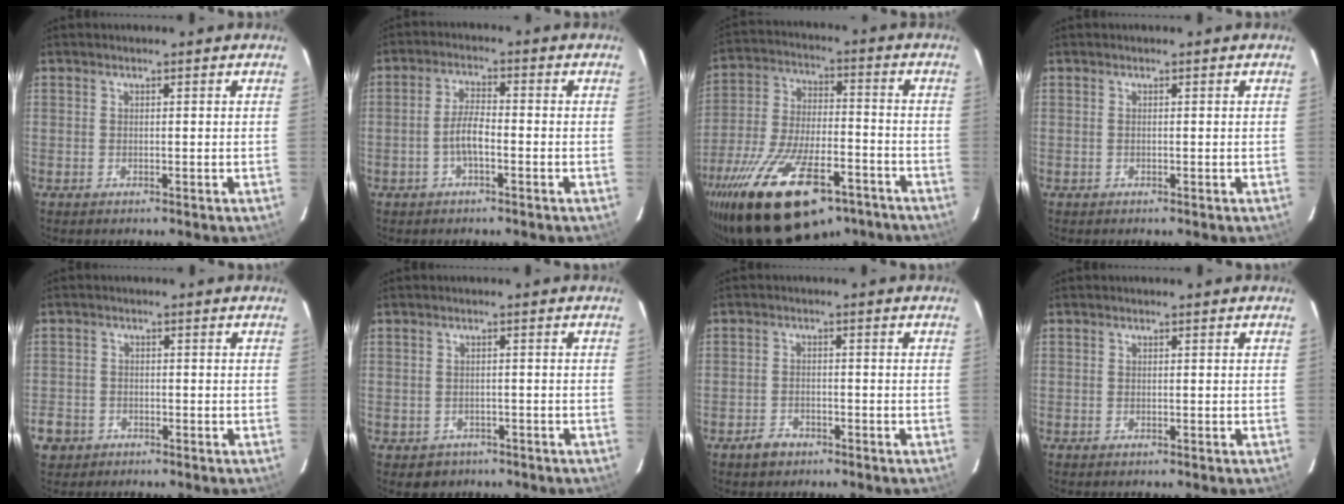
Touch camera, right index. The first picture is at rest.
{"total": 4.1, "force": [-1.6, 1.3, 3.5], "torque": [-0.076, 0.006, -0.030]}
{"total": 26.7, "force": [-17.5, 11.0, 16.9], "torque": [-0.328, -0.034, -0.275]}
{"total": 0.0}
{"total": 5.3, "force": [-2.5, 4.5, 1.3], "torque": [-0.049, 0.009, -0.040]}
{"total": 2.2, "force": [-0.7, 2.1, 0.3], "torque": [-0.007, -0.001, -0.002]}
{"total": 3.4, "force": [-2.3, 2.1, 1.2], "torque": [-0.029, 0.007, -0.036]}
{"total": 0.0}